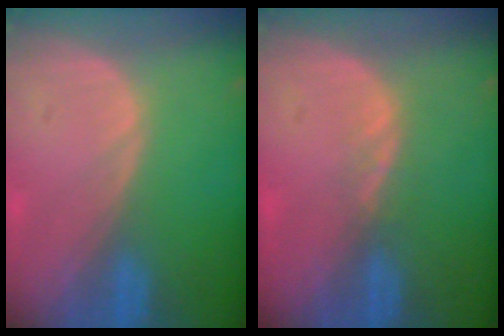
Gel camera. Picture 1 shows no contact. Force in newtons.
{"total": 1.5, "press": 1.2, "slide": 0.8}